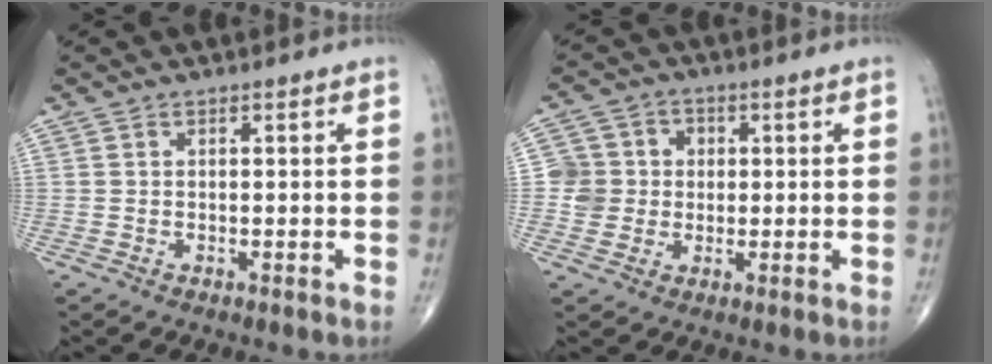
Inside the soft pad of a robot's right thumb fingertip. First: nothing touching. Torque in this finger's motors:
{"motor_torque": [0.27, 0.55, 0.38, 0.13, 0.00]}